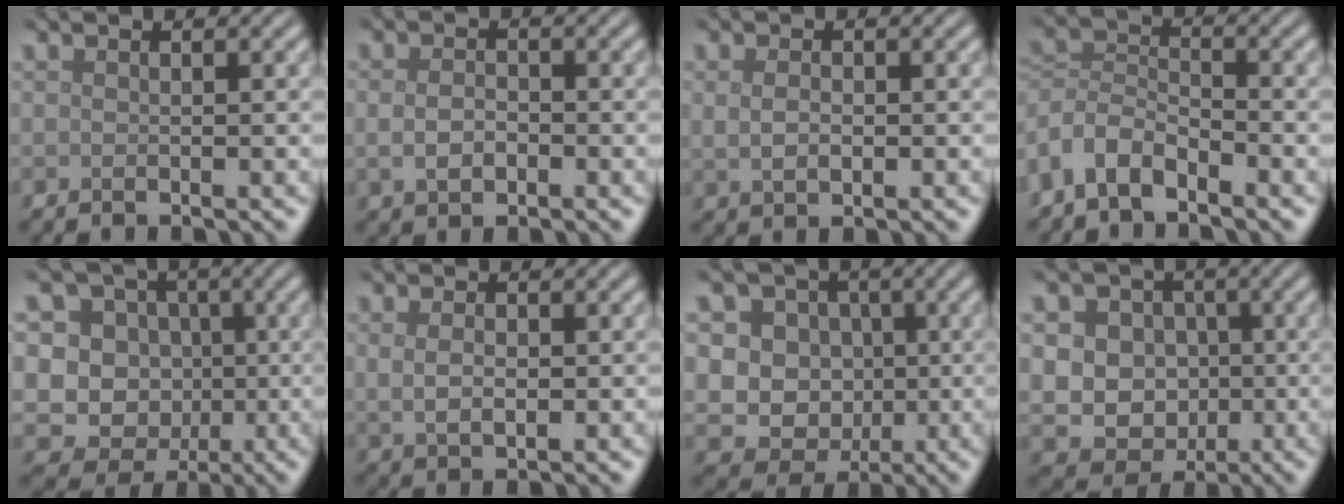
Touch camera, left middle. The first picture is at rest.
{"total": 2.1, "force": [-0.4, 1.3, 1.6], "torque": [-0.035, -0.002, -0.007]}
{"total": 1.8, "force": [0.2, 1.0, 1.4], "torque": [-0.033, -0.003, 0.007]}
{"total": 4.4, "force": [-2.9, 2.3, 2.4], "torque": [-0.049, 0.002, -0.071]}
{"total": 13.6, "force": [0.4, 13.0, 4.0], "torque": [-0.116, 0.025, -0.010]}
{"total": 2.0, "force": [0.4, 1.2, 1.6], "torque": [-0.037, -0.004, 0.011]}
{"total": 12.3, "force": [1.0, 11.5, 4.2], "torque": [-0.101, 0.027, 0.004]}
{"total": 11.8, "force": [0.6, 10.8, 4.5], "torque": [-0.098, 0.025, -0.003]}